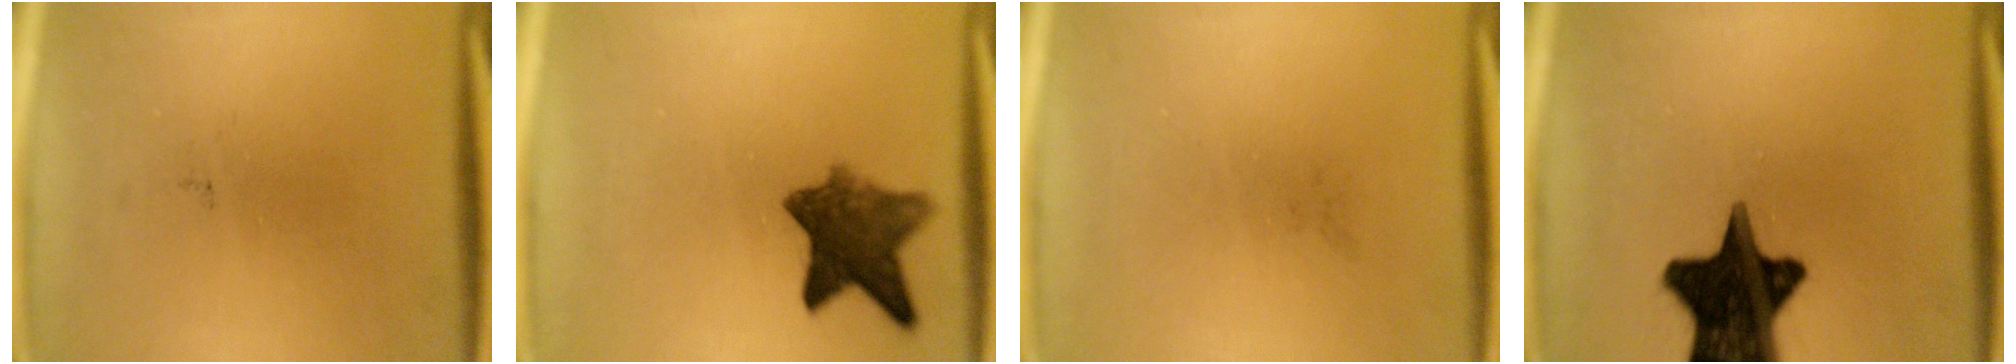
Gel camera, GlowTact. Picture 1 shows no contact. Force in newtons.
{"total": 8.2}
{"total": 0.0}
{"total": 18.9}